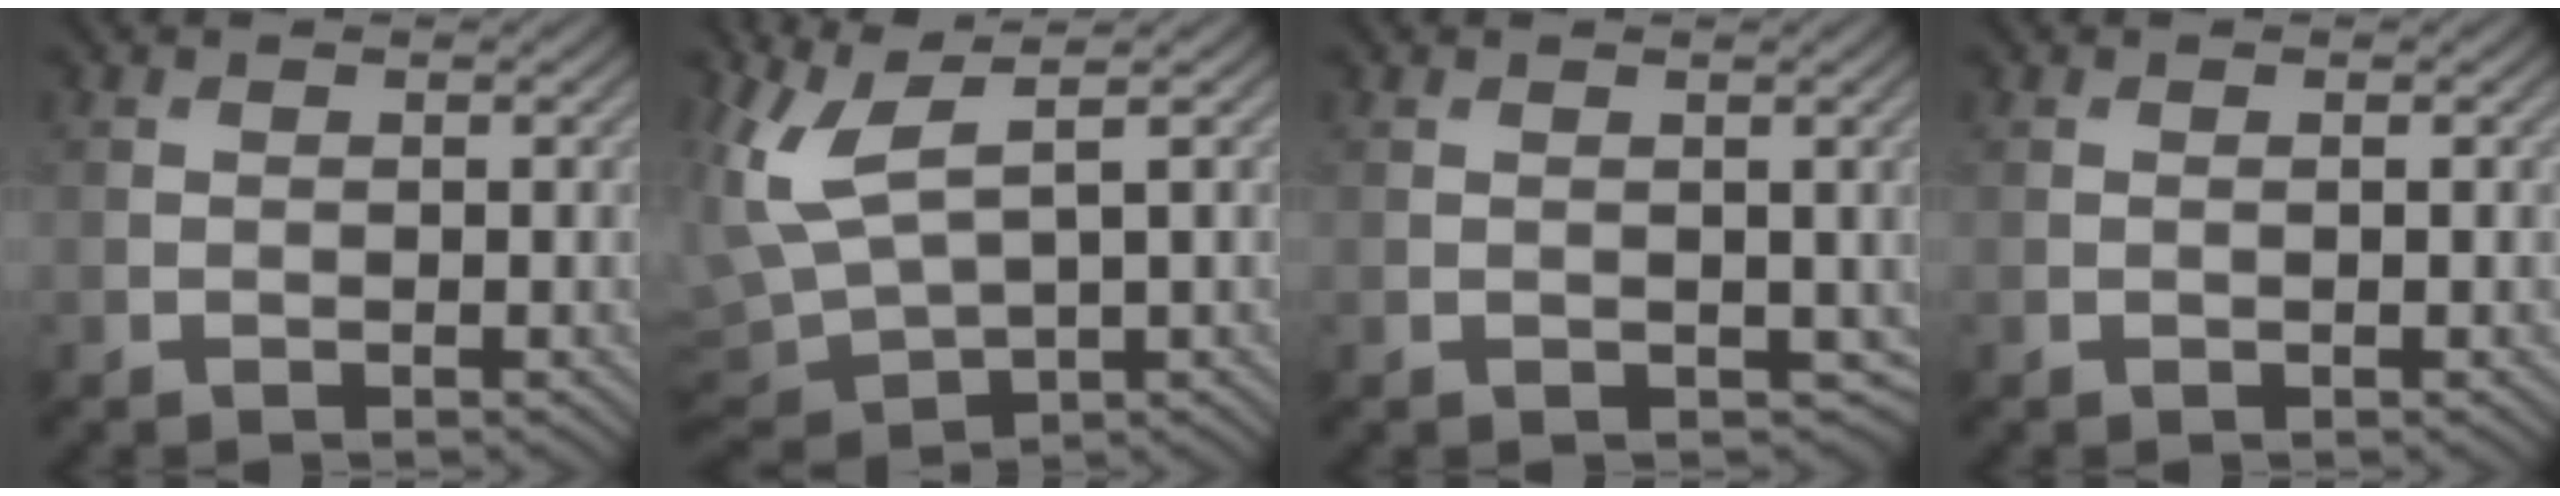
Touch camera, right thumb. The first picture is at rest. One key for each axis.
{"total": 7.5, "fx": 3.0, "fy": 2.6, "fz": 6.3, "tx": -0.168, "ty": 0.001, "tz": 0.061}
{"total": 2.3, "fx": 0.6, "fy": 1.8, "fz": 1.4, "tx": -0.025, "ty": -0.012, "tz": 0.016}
{"total": 0.0}